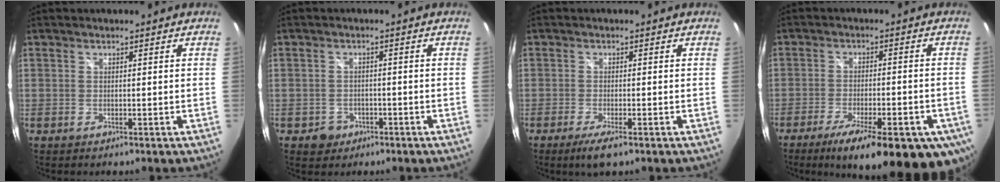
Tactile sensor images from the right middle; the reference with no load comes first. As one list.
[{"total": 3.6, "force": [-1.8, 3.1, 0.4], "torque": [-0.018, 0.004, -0.021]}, {"total": 3.9, "force": [-2.4, 0.5, 3.0], "torque": [-0.064, -0.015, -0.044]}, {"total": 21.5, "force": [-13.3, 6.5, 15.6], "torque": [-0.252, -0.059, -0.177]}]